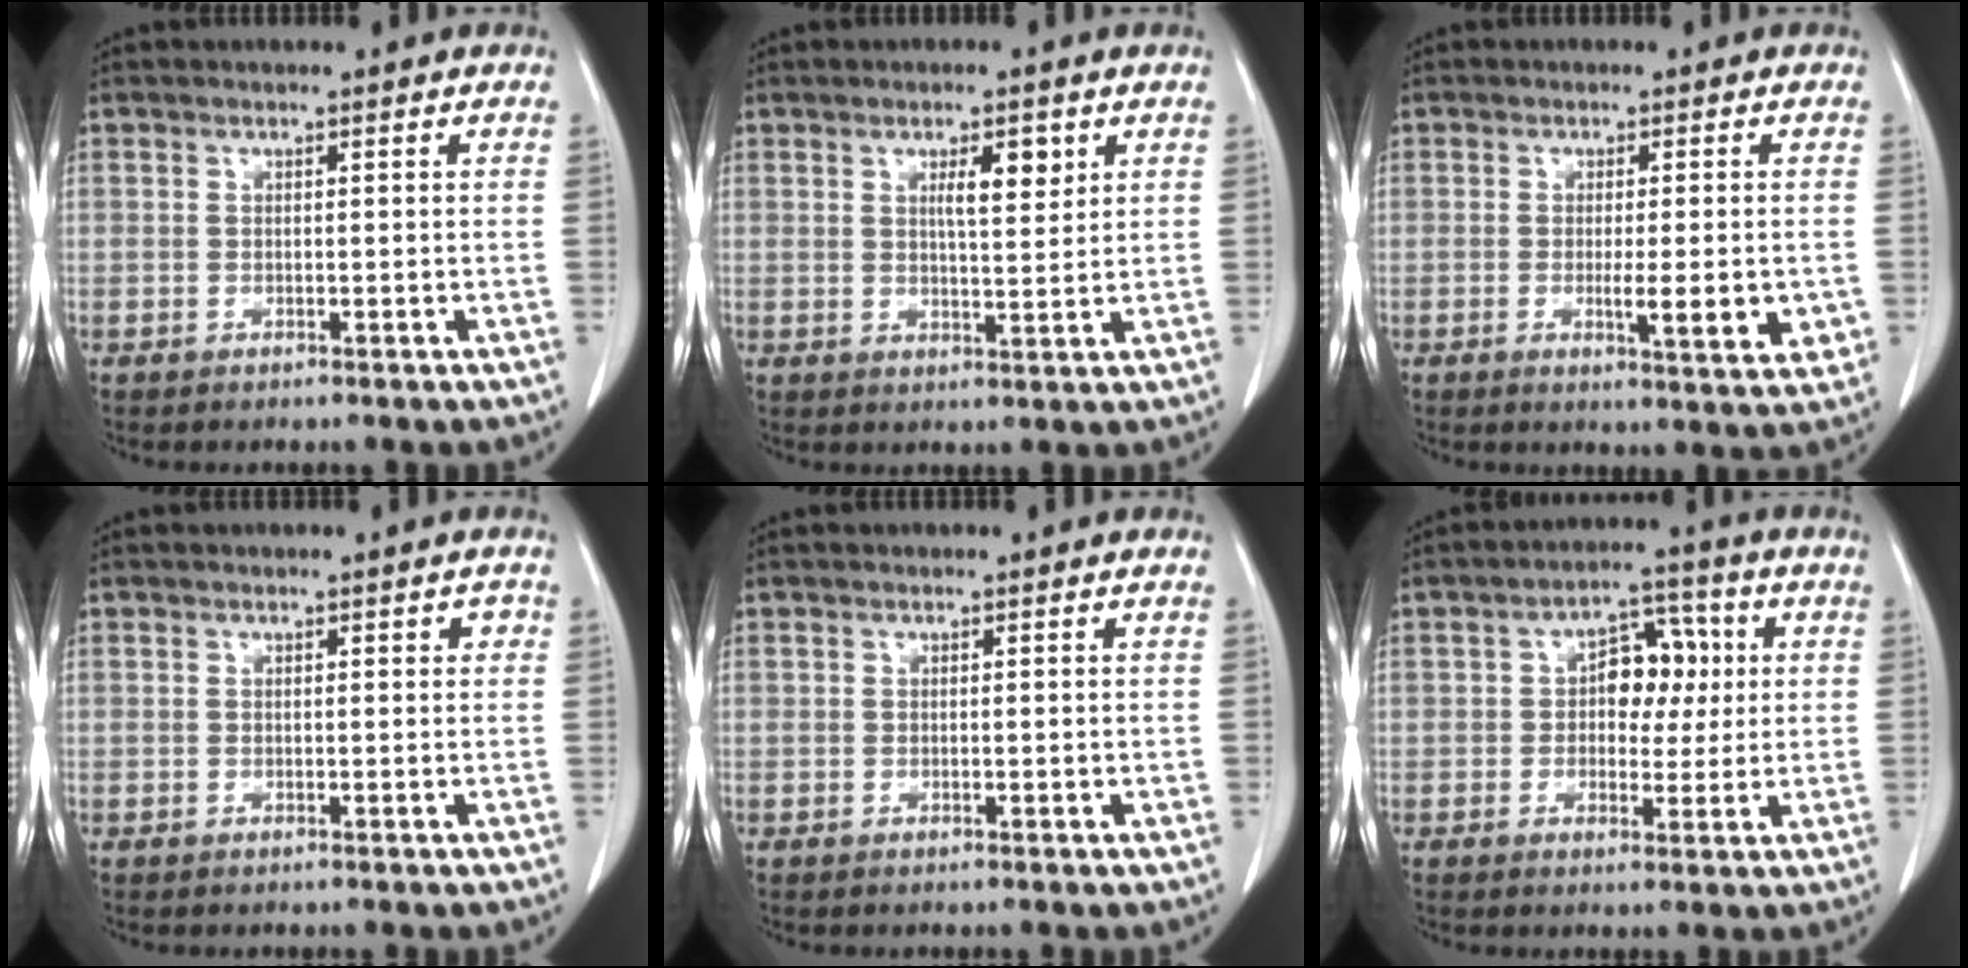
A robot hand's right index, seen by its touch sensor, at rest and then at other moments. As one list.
[{"total": 4.5, "force": [2.0, 1.1, 3.9], "torque": [-0.065, 0.000, 0.034]}, {"total": 6.7, "force": [-1.3, 1.3, 6.5], "torque": [-0.079, -0.010, -0.016]}, {"total": 1.2, "force": [0.3, 0.5, 1.0], "torque": [-0.010, 0.005, 0.004]}, {"total": 0.6, "force": [0.0, 0.3, 0.5], "torque": [-0.006, 0.001, 0.005]}, {"total": 7.1, "force": [0.9, 4.4, 5.5], "torque": [-0.076, 0.024, 0.014]}]